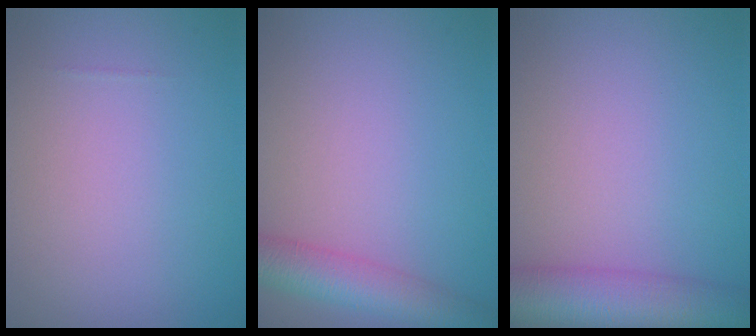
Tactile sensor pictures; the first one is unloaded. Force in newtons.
{"total": 4.9, "press": 4.9, "slide": 0.2}
{"total": 7.5, "press": 7.5, "slide": 0.4}